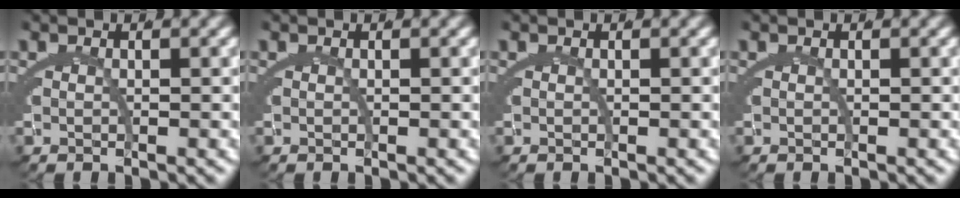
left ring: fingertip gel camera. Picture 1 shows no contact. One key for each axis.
{"total": 0.0}
{"total": 0.0}
{"total": 0.0}